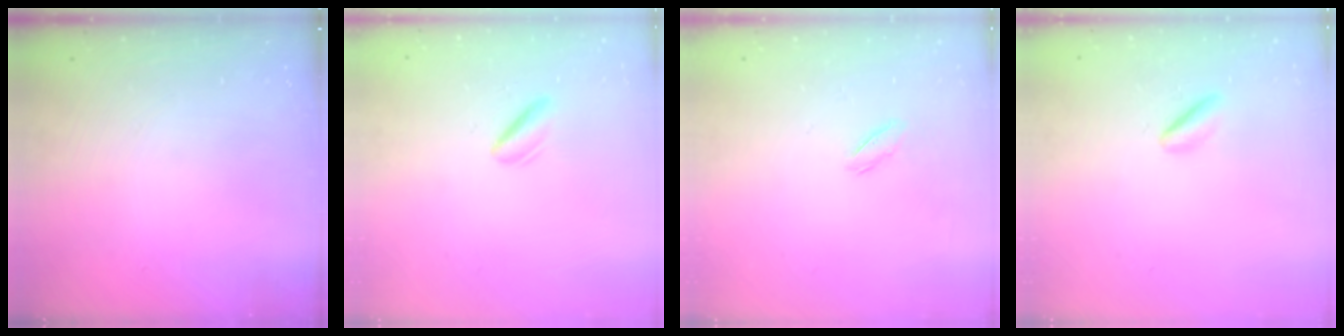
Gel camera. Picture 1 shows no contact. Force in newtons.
{"total": 2.0, "press": 1.8, "slide": 0.9}
{"total": 2.1, "press": 2.0, "slide": 0.7}
{"total": 3.2, "press": 3.1, "slide": 0.6}